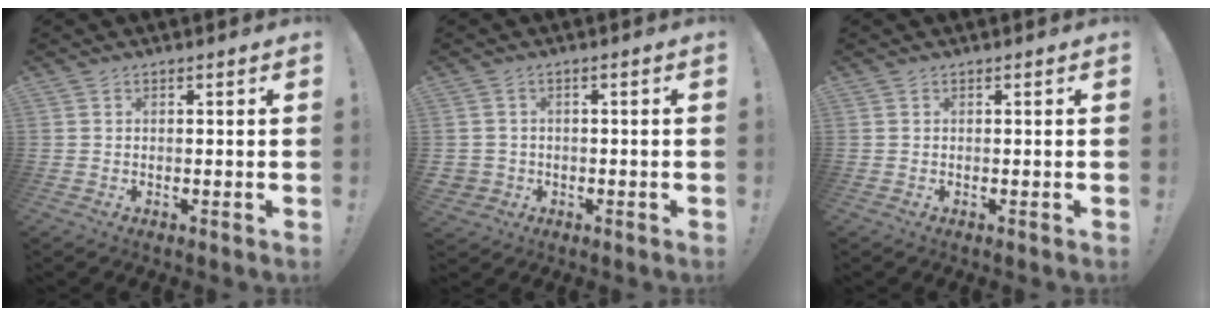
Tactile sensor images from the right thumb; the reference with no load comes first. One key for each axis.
{"total": 2.6, "fx": -0.3, "fy": 2.5, "fz": 0.7, "tx": -0.011, "ty": 0.003, "tz": -0.004}
{"total": 0.0}